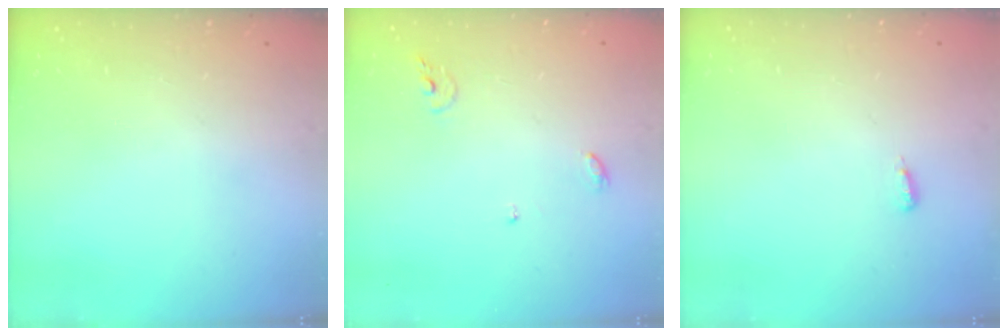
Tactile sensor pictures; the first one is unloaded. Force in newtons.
{"total": 5.4, "press": 5.4, "slide": 0.2}
{"total": 3.6, "press": 2.7, "slide": 2.5}